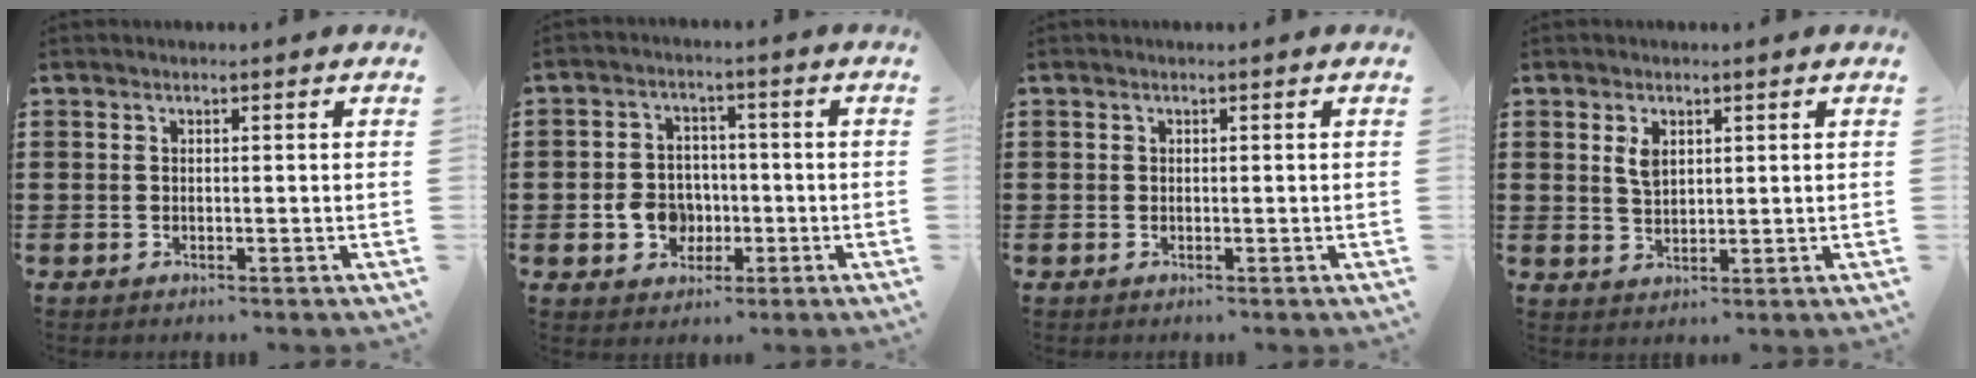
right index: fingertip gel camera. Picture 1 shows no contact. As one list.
[{"total": 6.1, "force": [-1.4, 5.1, 2.9], "torque": [-0.071, 0.012, -0.027]}, {"total": 0.0}, {"total": 2.8, "force": [1.2, 1.6, 1.9], "torque": [-0.035, 0.001, 0.021]}]